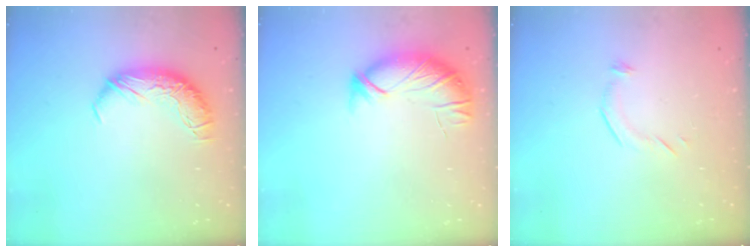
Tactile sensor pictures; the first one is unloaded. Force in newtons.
{"total": 3.7, "press": 3.1, "slide": 2.0}
{"total": 5.2, "press": 5.2, "slide": 0.8}